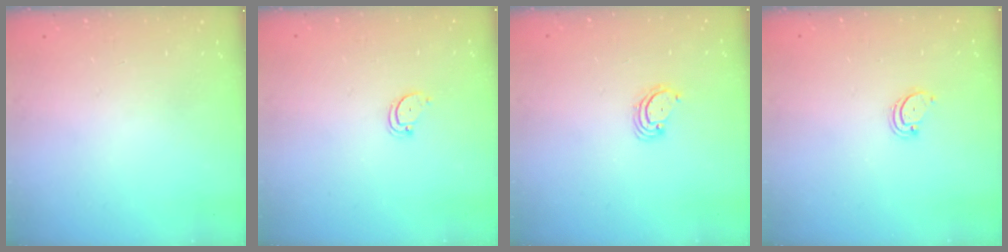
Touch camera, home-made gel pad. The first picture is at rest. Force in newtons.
{"total": 2.4, "press": 2.4, "slide": 0.2}
{"total": 3.8, "press": 3.8, "slide": 0.4}
{"total": 2.2, "press": 2.2, "slide": 0.3}